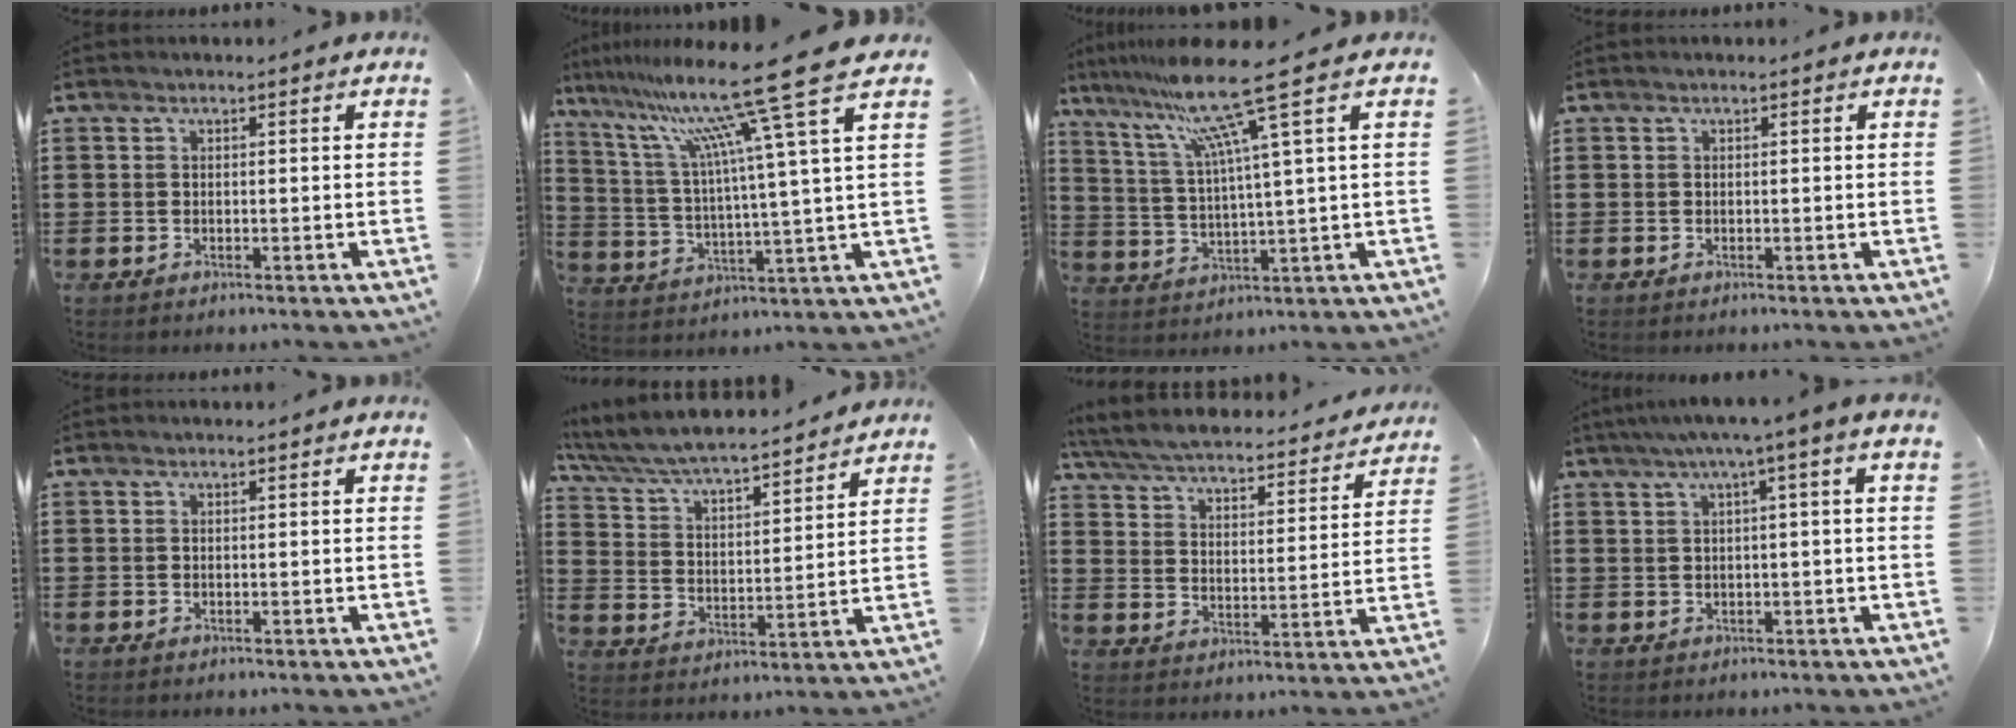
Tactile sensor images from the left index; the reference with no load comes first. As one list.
[{"total": 16.1, "force": [11.0, -0.8, 11.8], "torque": [-0.240, -0.066, 0.165]}, {"total": 12.9, "force": [7.6, -0.5, 10.5], "torque": [-0.238, -0.026, 0.114]}, {"total": 0.0}, {"total": 0.0}, {"total": 6.1, "force": [5.8, 0.2, 1.9], "torque": [-0.063, -0.041, 0.095]}, {"total": 5.1, "force": [4.9, 0.1, 1.1], "torque": [-0.049, -0.035, 0.079]}, {"total": 3.2, "force": [0.2, -0.3, 3.1], "torque": [-0.057, -0.004, -0.001]}]